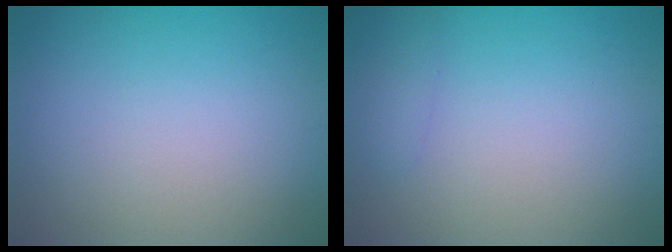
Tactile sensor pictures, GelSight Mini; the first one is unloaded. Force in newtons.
{"total": 0.8, "press": 0.8, "slide": 0.0}